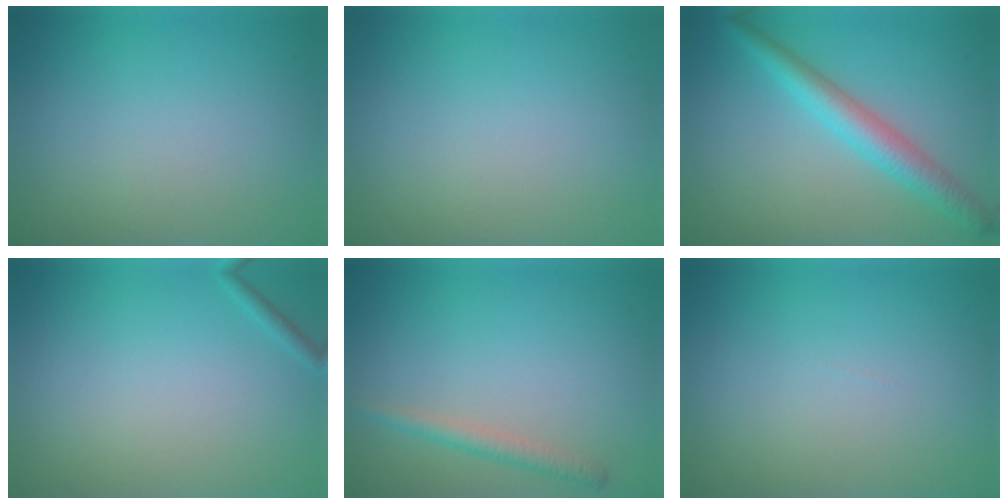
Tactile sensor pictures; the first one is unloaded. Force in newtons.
{"total": 0.0}
{"total": 3.8, "press": 3.8, "slide": 0.1}
{"total": 0.7, "press": 0.7, "slide": 0.0}
{"total": 1.8, "press": 1.8, "slide": 0.1}
{"total": 0.0}